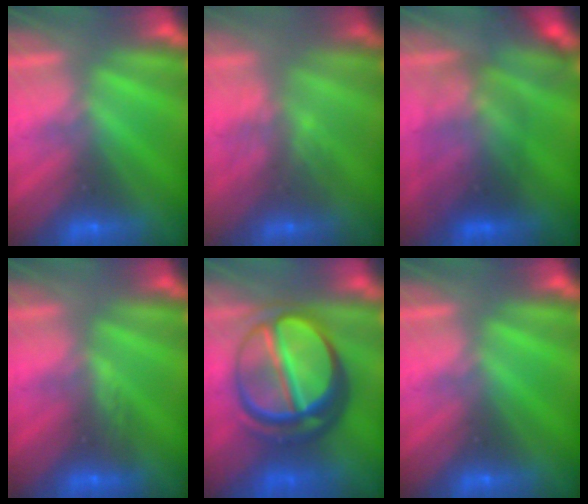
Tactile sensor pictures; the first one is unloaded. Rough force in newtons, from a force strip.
{"total": 2.9}
{"total": 2.6}
{"total": 2.8}
{"total": 7.1}
{"total": 0.0}